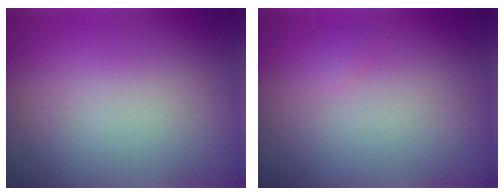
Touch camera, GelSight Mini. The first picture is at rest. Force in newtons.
{"total": 0.5, "press": 0.5, "slide": 0.0}